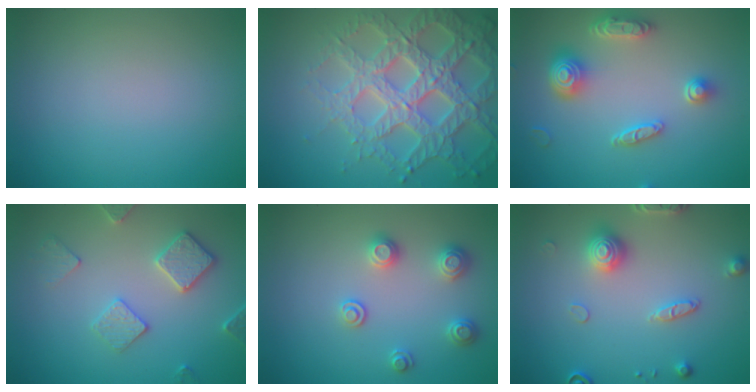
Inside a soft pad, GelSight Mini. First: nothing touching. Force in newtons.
{"total": 6.9, "press": 6.7, "slide": 1.7}
{"total": 4.6, "press": 3.9, "slide": 2.5}
{"total": 3.2, "press": 3.2, "slide": 0.6}
{"total": 2.5, "press": 2.5, "slide": 0.3}
{"total": 3.3, "press": 3.1, "slide": 1.1}